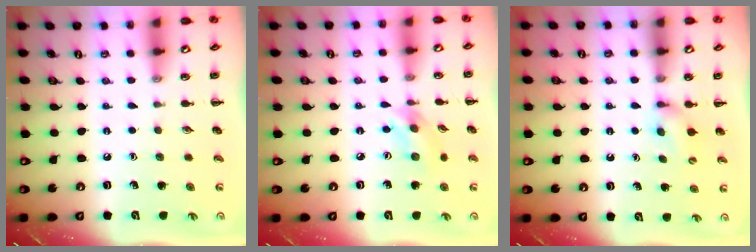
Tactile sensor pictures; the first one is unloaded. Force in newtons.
{"total": 5.2, "press": 5.2, "slide": 0.5}
{"total": 6.6, "press": 6.3, "slide": 1.8}